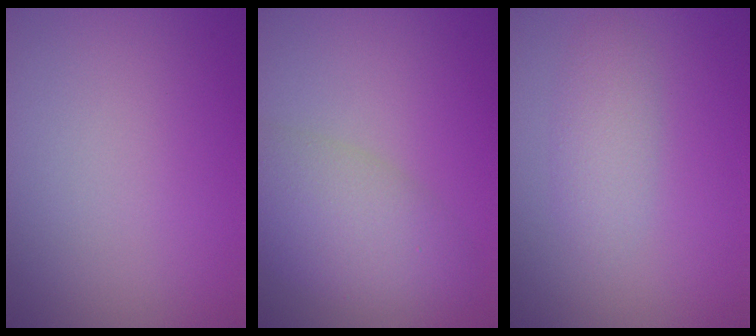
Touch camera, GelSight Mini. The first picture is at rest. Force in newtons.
{"total": 5.3, "press": 5.3, "slide": 0.2}
{"total": 2.0, "press": 2.0, "slide": 0.0}